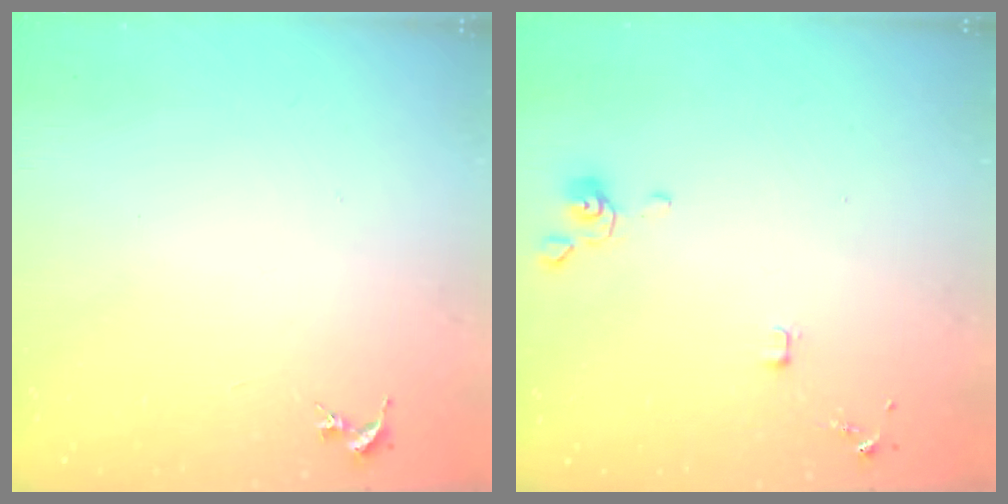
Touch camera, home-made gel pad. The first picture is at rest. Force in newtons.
{"total": 3.4, "press": 3.4, "slide": 0.7}